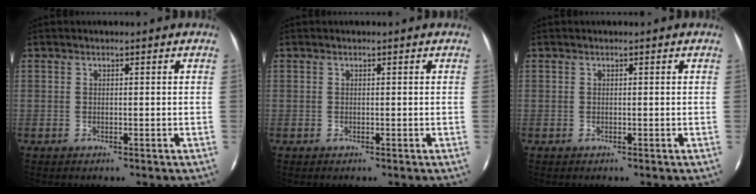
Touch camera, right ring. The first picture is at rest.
{"total": 0.0}
{"total": 0.0}